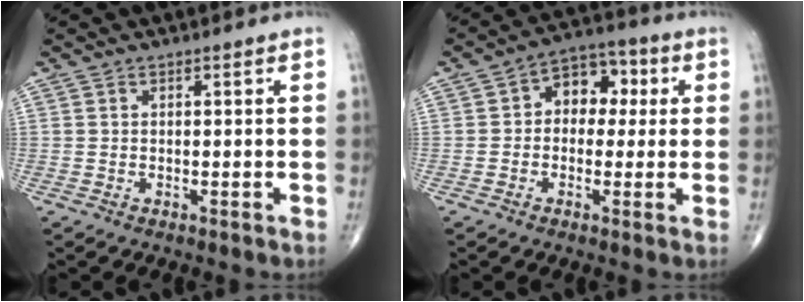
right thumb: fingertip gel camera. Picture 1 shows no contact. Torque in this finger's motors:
{"motor_torque": [-0.40, 0.73, 0.64, 0.08, 0.07]}